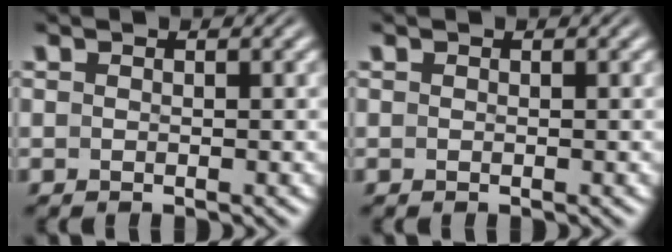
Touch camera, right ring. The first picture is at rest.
{"total": 0.0}